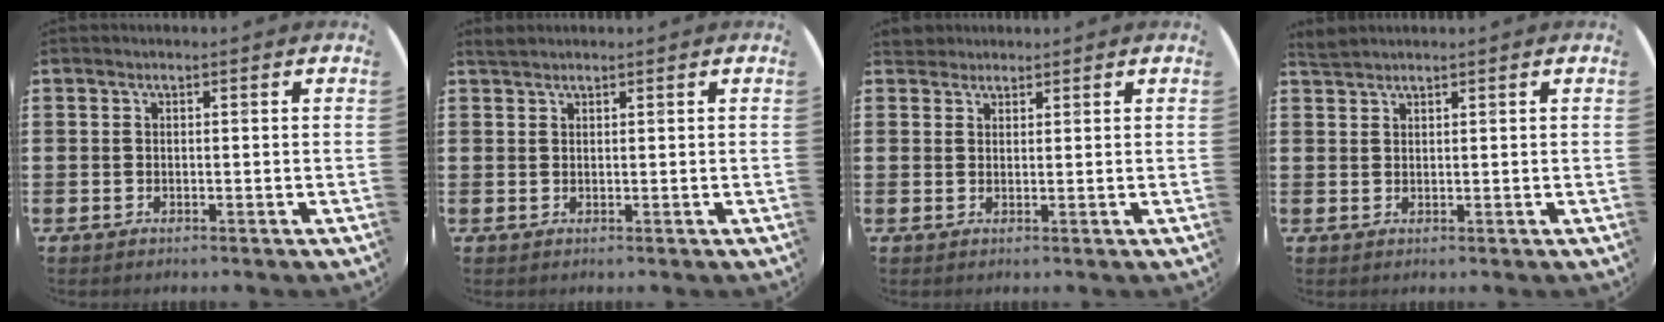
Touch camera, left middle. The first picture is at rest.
{"total": 1.1, "force": [1.1, 0.2, 0.1], "torque": [-0.005, 0.002, 0.021]}
{"total": 2.1, "force": [1.9, 0.8, 0.0], "torque": [0.004, 0.002, 0.037]}
{"total": 1.5, "force": [1.5, 0.1, 0.1], "torque": [-0.006, 0.002, 0.030]}